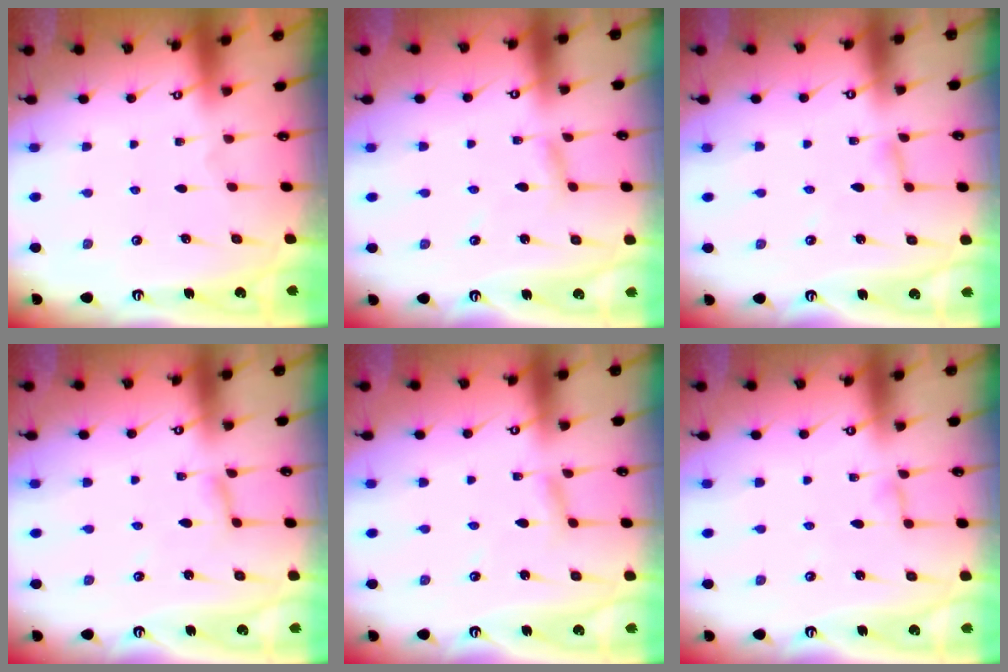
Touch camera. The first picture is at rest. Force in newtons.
{"total": 3.4, "press": 3.3, "slide": 0.2}
{"total": 2.4, "press": 2.4, "slide": 0.1}
{"total": 2.8, "press": 2.8, "slide": 0.2}
{"total": 2.7, "press": 2.7, "slide": 0.2}
{"total": 2.9, "press": 2.9, "slide": 0.2}